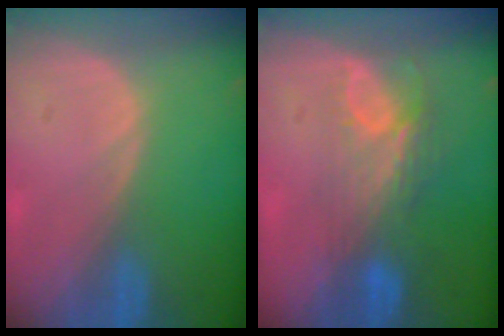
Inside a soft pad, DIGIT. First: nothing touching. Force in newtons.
{"total": 7.4, "press": 6.4, "slide": 3.7}